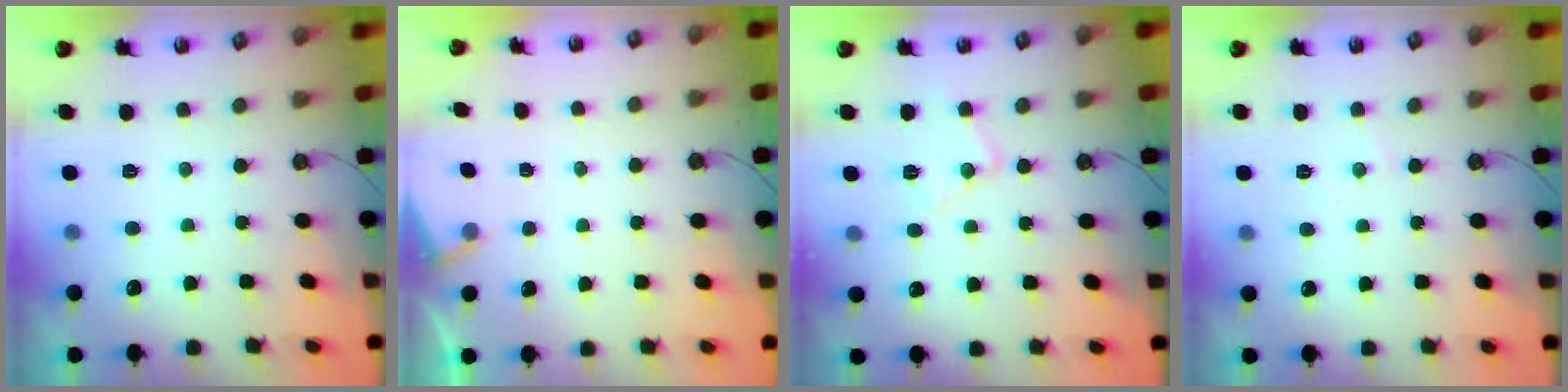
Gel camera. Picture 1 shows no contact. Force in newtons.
{"total": 2.8, "press": 2.7, "slide": 0.4}
{"total": 10.1, "press": 10.1, "slide": 0.8}
{"total": 4.0, "press": 4.0, "slide": 0.5}